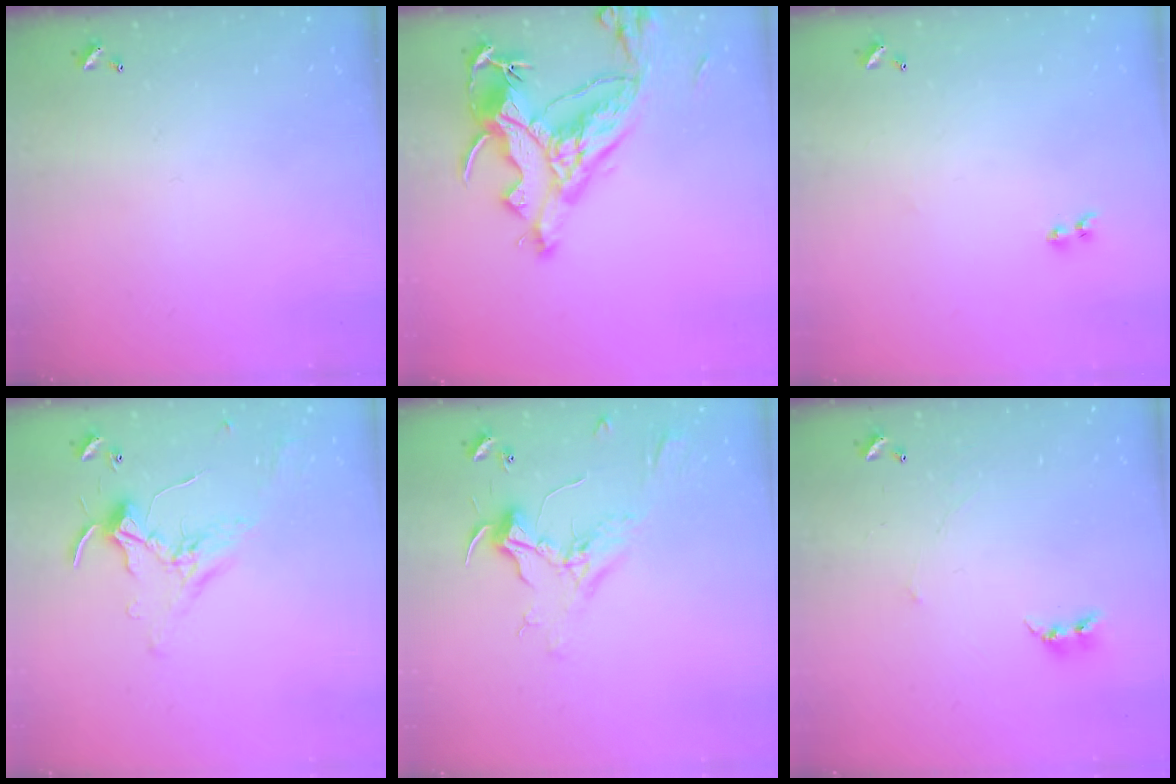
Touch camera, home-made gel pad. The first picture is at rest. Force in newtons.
{"total": 14.9, "press": 14.7, "slide": 2.3}
{"total": 2.0, "press": 1.7, "slide": 1.0}
{"total": 0.9, "press": 0.8, "slide": 0.4}
{"total": 2.3, "press": 2.2, "slide": 0.8}
{"total": 2.7, "press": 2.7, "slide": 0.3}